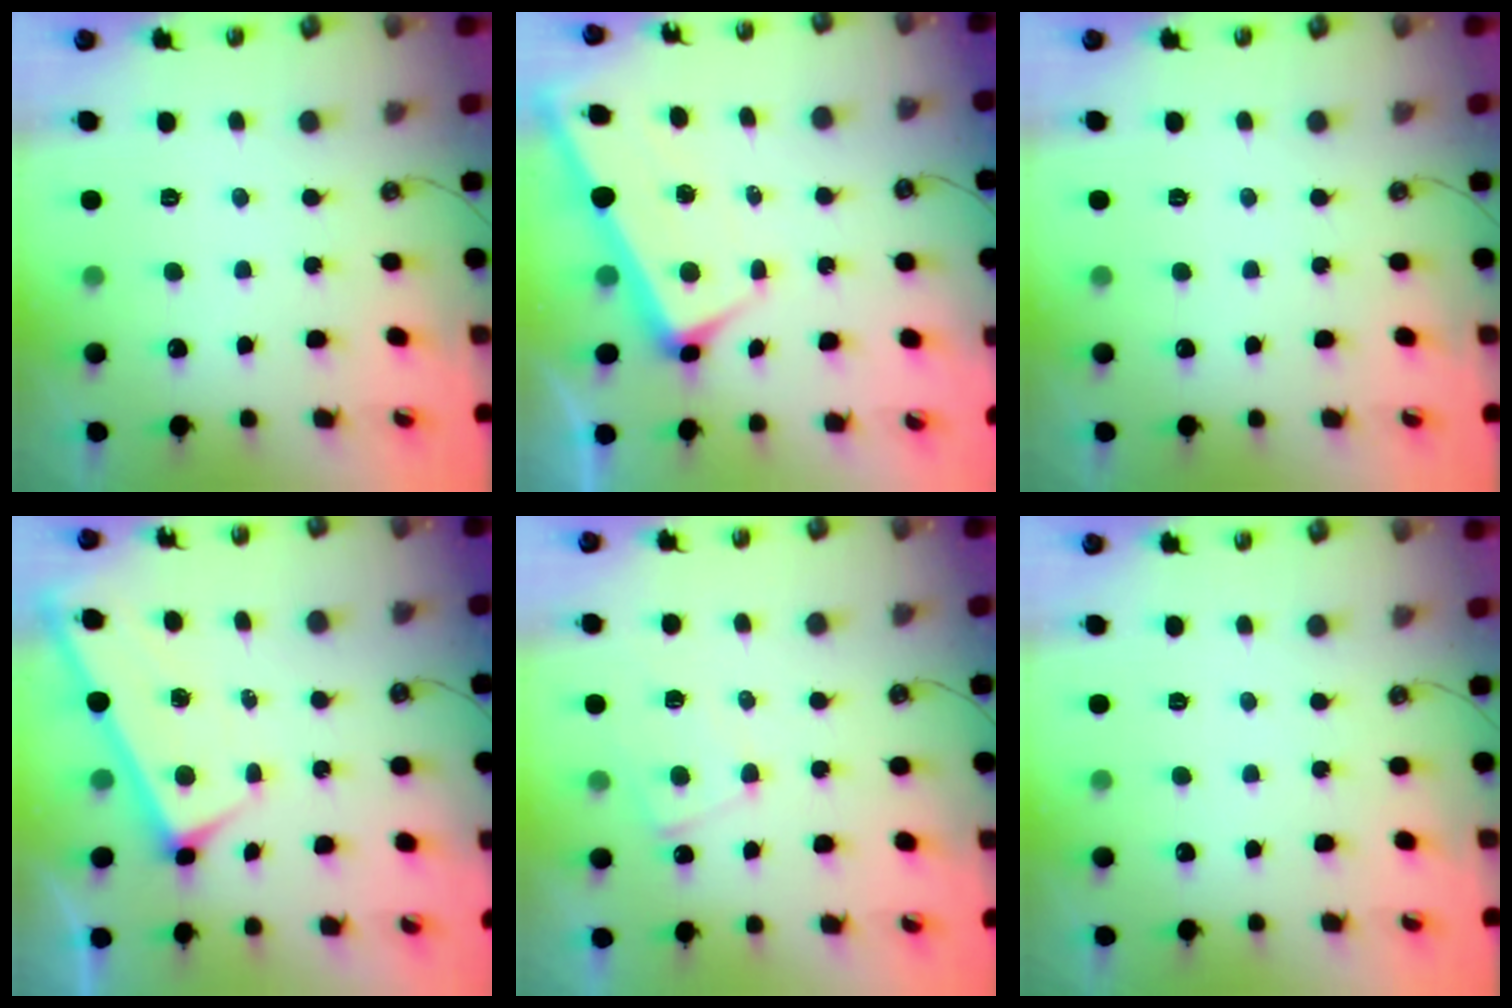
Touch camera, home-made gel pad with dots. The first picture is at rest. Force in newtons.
{"total": 3.0, "press": 2.9, "slide": 0.6}
{"total": 0.0}
{"total": 1.2, "press": 1.1, "slide": 0.4}
{"total": 1.6, "press": 1.6, "slide": 0.5}
{"total": 0.0}